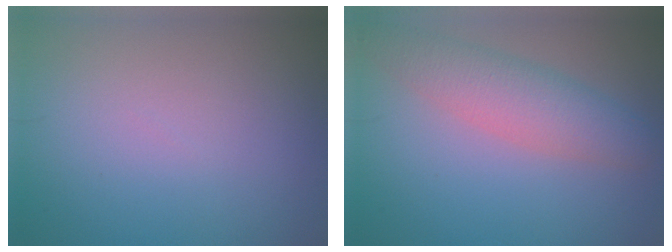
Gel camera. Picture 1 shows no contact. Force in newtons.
{"total": 4.5, "press": 4.5, "slide": 0.2}